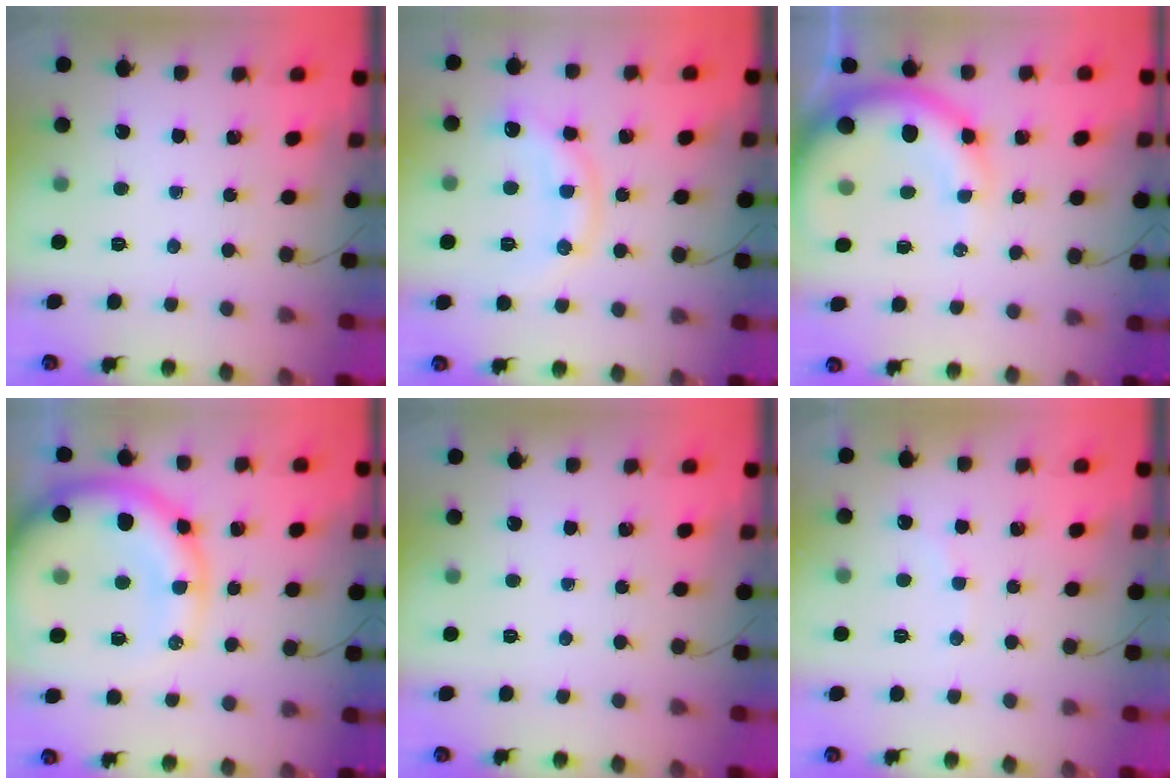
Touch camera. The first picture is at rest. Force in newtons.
{"total": 11.0, "press": 11.0, "slide": 0.6}
{"total": 11.4, "press": 11.2, "slide": 2.4}
{"total": 19.6, "press": 19.2, "slide": 3.7}
{"total": 0.0}
{"total": 2.8, "press": 2.7, "slide": 0.7}